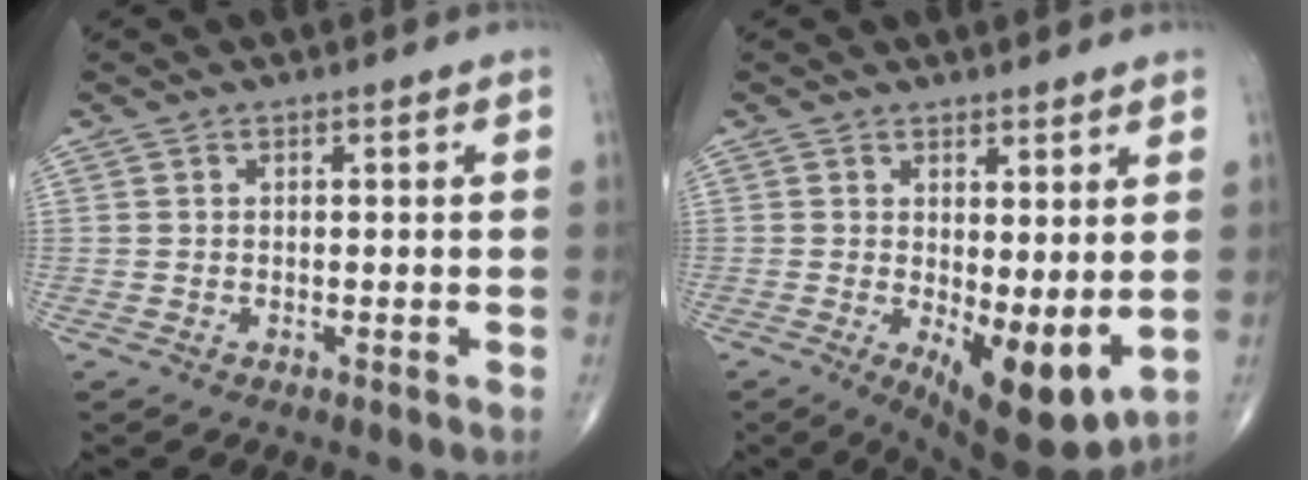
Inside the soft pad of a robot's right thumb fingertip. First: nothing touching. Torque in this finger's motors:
{"motor_torque": [0.57, 2.15, 0.08, -0.13, 0.31]}